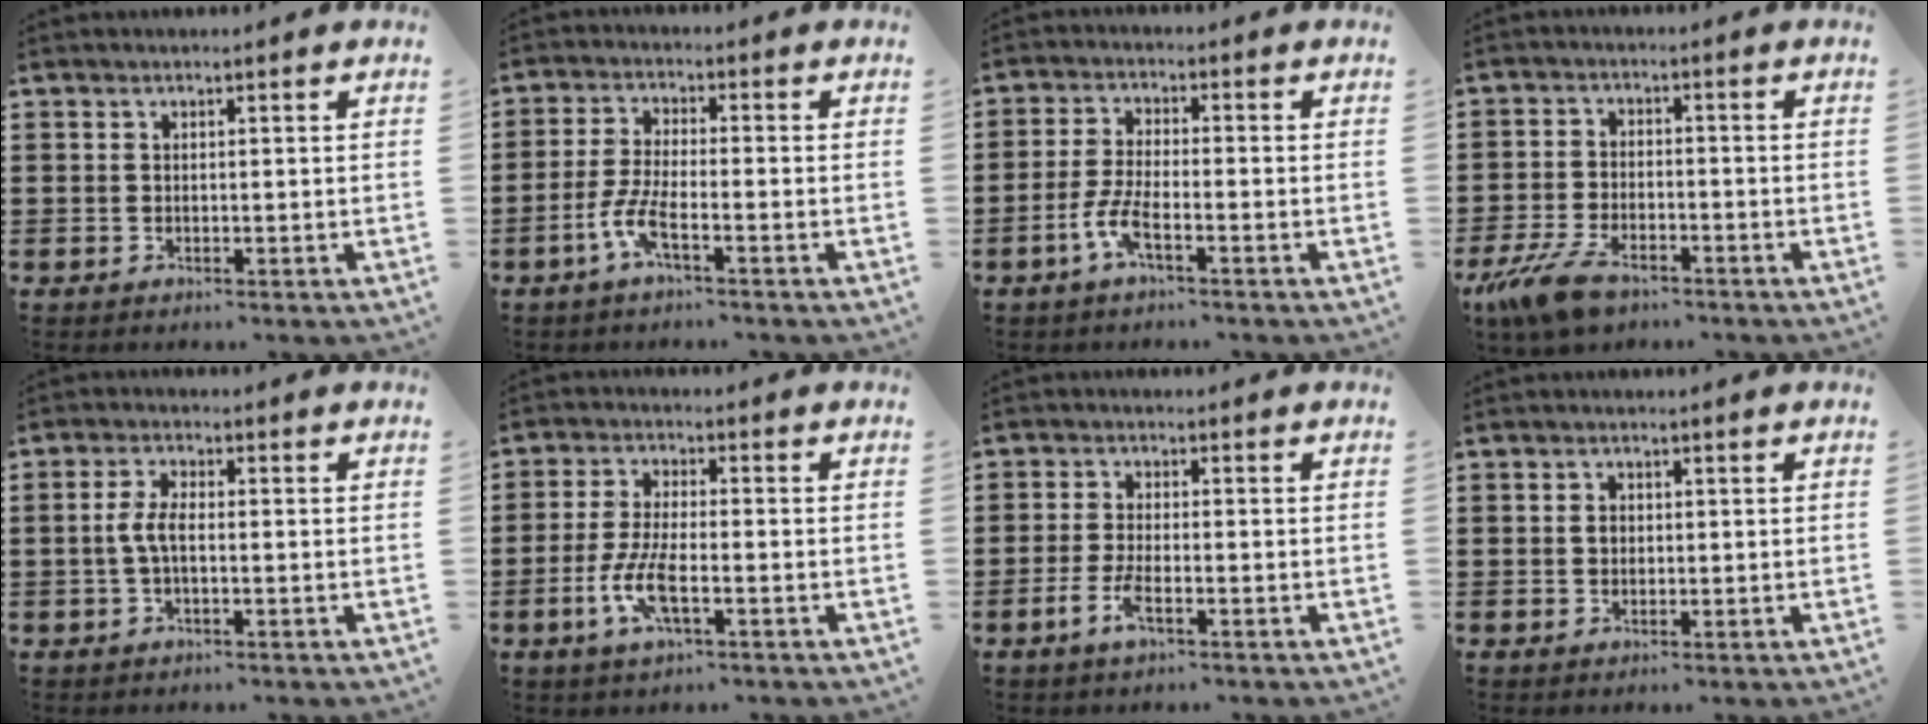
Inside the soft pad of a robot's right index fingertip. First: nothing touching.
{"total": 5.4, "force": [-2.9, 0.9, 4.4], "torque": [-0.115, -0.014, -0.063]}
{"total": 4.9, "force": [-2.6, 1.0, 4.0], "torque": [-0.100, -0.010, -0.056]}
{"total": 7.2, "force": [-5.1, 2.7, 4.4], "torque": [-0.110, -0.003, -0.099]}
{"total": 3.8, "force": [-0.5, 1.2, 3.5], "torque": [-0.087, -0.006, -0.017]}
{"total": 6.5, "force": [-2.5, 1.9, 5.7], "torque": [-0.135, -0.014, -0.052]}
{"total": 3.8, "force": [-1.9, 0.8, 3.2], "torque": [-0.081, -0.008, -0.043]}
{"total": 1.2, "force": [0.1, 0.9, 0.8], "torque": [-0.020, 0.003, 0.003]}